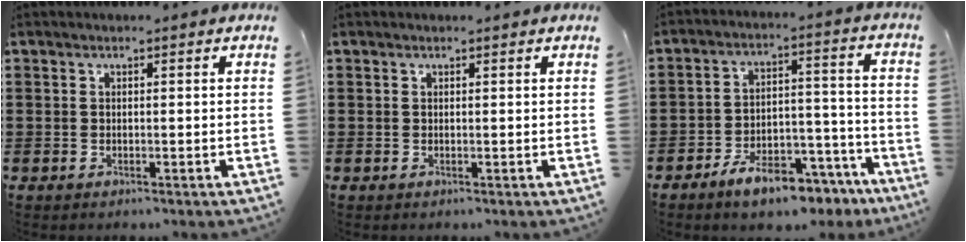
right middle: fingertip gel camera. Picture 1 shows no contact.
{"total": 0.0}
{"total": 8.6, "force": [-7.3, 2.5, 3.9], "torque": [-0.061, 0.030, -0.134]}